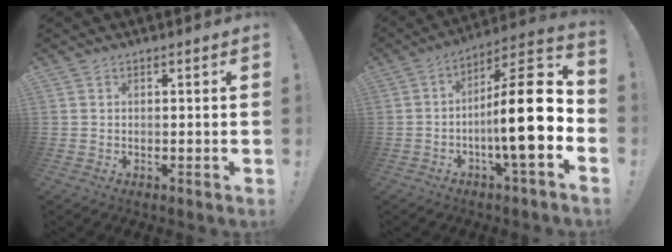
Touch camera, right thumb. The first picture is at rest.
{"total": 20.2, "force": [-3.3, 4.2, 19.5], "torque": [-0.322, 0.019, -0.059]}